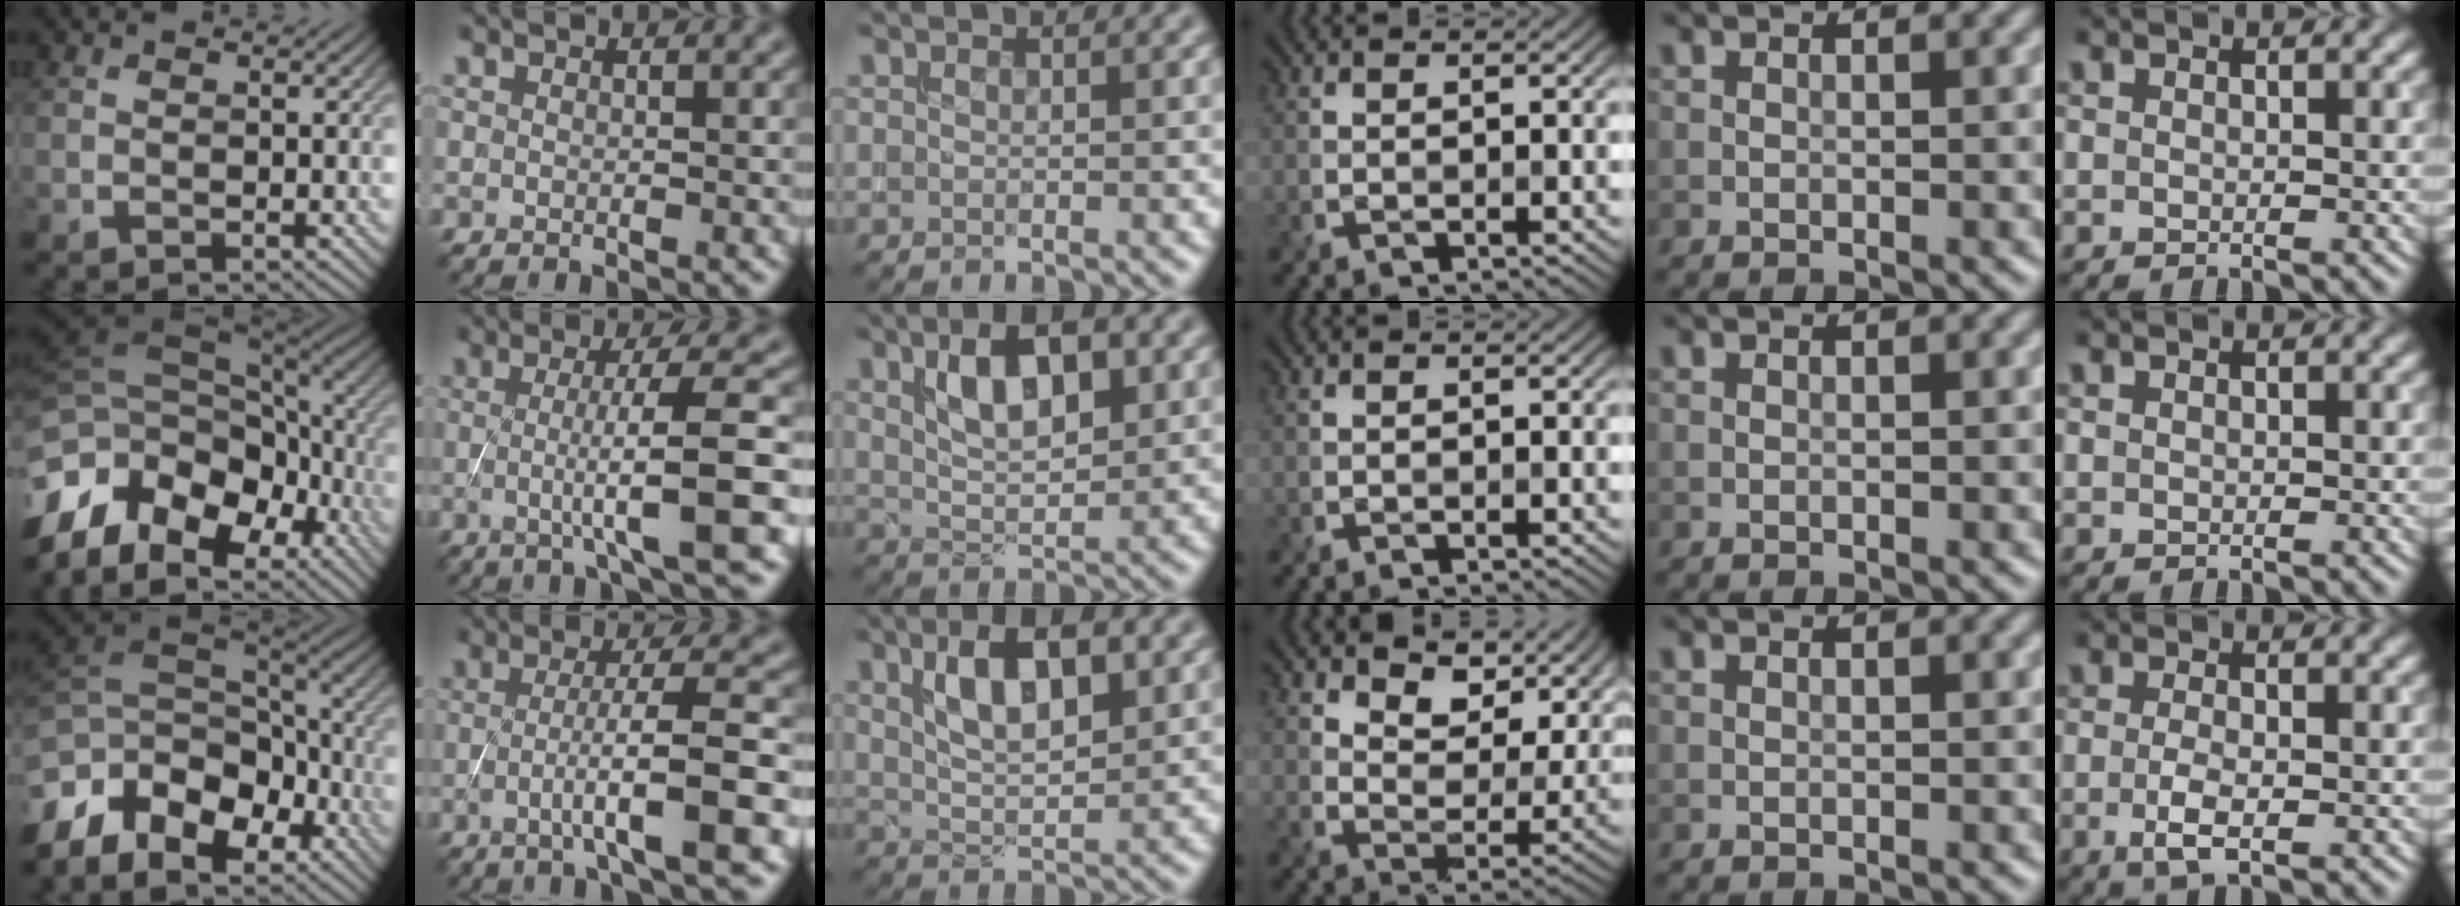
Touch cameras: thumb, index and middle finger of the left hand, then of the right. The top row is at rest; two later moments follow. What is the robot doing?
{"motion": "extract", "object": "backpack"}